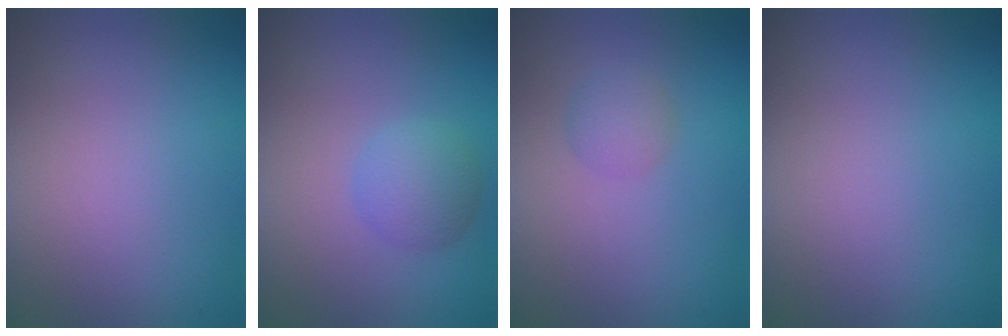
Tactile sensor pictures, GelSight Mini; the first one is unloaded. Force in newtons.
{"total": 2.6, "press": 2.6, "slide": 0.1}
{"total": 1.6, "press": 1.6, "slide": 0.1}
{"total": 0.0}